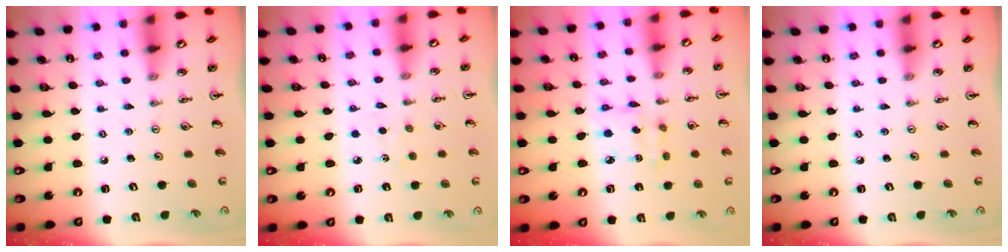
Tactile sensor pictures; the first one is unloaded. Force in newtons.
{"total": 3.3, "press": 3.3, "slide": 0.4}
{"total": 5.8, "press": 5.8, "slide": 0.2}
{"total": 0.0}